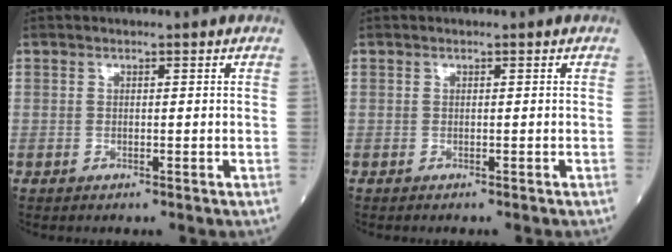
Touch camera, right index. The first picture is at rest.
{"total": 1.0, "force": [-0.9, 0.0, 0.5], "torque": [-0.004, -0.001, -0.013]}